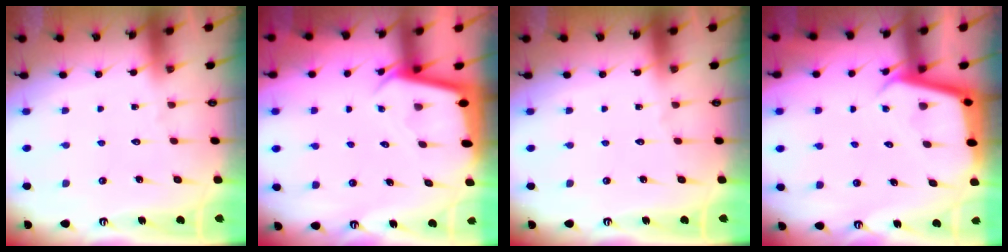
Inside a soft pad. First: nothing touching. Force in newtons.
{"total": 2.3, "press": 2.3, "slide": 0.1}
{"total": 0.0}
{"total": 3.8, "press": 3.8, "slide": 0.2}